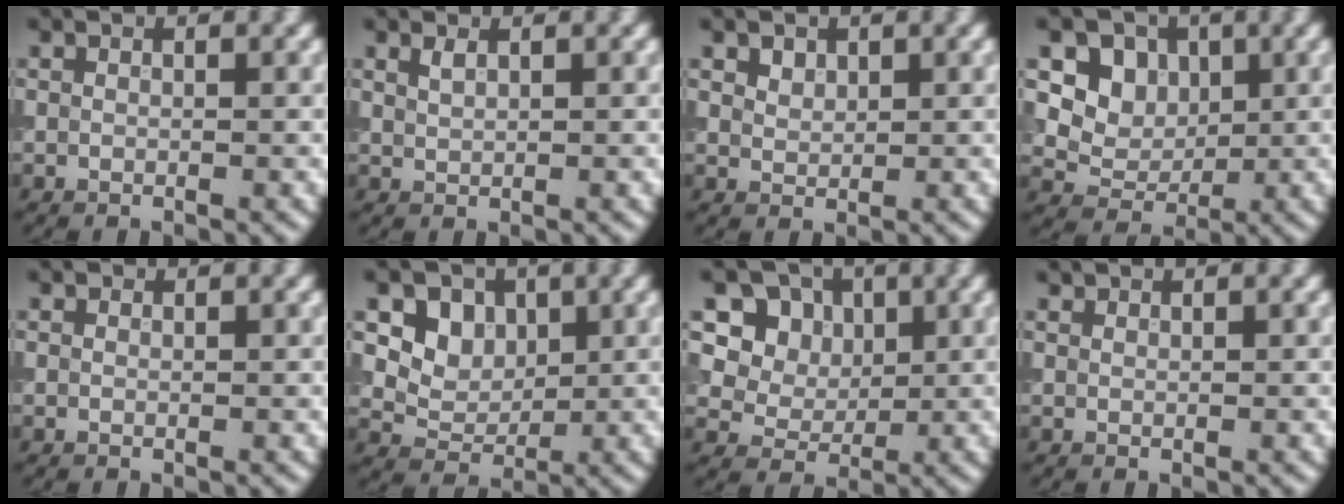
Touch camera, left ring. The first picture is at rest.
{"total": 0.7, "force": [0.7, 0.1, 0.2], "torque": [-0.011, 0.001, 0.016]}
{"total": 1.6, "force": [1.3, 0.9, 0.4], "torque": [-0.010, 0.005, 0.022]}
{"total": 6.3, "force": [2.8, 5.1, 2.5], "torque": [-0.057, -0.008, 0.055]}
{"total": 0.0}
{"total": 4.7, "force": [2.1, 3.8, 1.9], "torque": [-0.048, -0.014, 0.054]}
{"total": 12.2, "force": [5.6, 9.5, 5.2], "torque": [-0.128, 0.019, 0.094]}
{"total": 0.6, "force": [0.6, 0.1, -0.1], "torque": [0.002, 0.001, 0.010]}